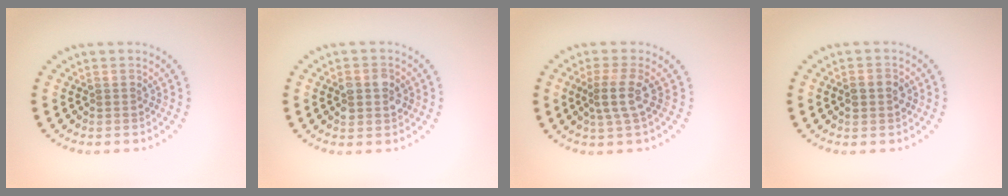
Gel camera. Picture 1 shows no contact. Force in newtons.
{"total": 2.8, "press": 2.8, "slide": 0.3}
{"total": 2.6, "press": 2.0, "slide": 1.8}
{"total": 2.3, "press": 2.3, "slide": 0.1}